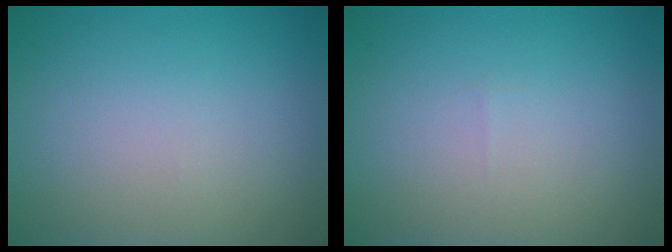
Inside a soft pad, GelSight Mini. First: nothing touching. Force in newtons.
{"total": 0.0}